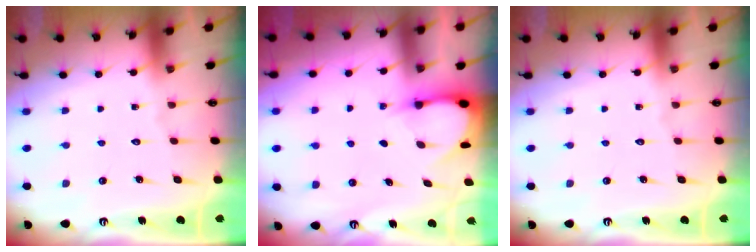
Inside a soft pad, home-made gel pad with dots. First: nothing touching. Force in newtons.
{"total": 3.1, "press": 3.1, "slide": 0.4}
{"total": 0.0}